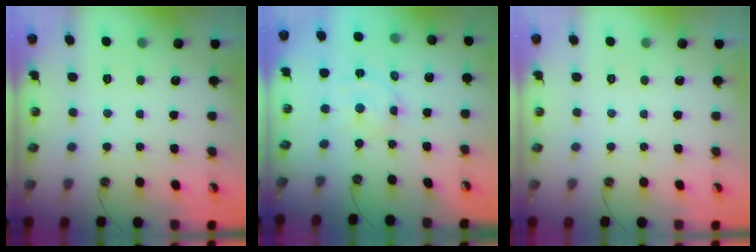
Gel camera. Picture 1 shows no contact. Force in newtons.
{"total": 6.4, "press": 6.3, "slide": 1.0}
{"total": 0.0}